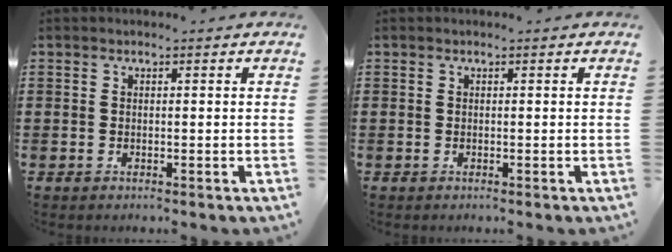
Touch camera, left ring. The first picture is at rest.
{"total": 0.0}